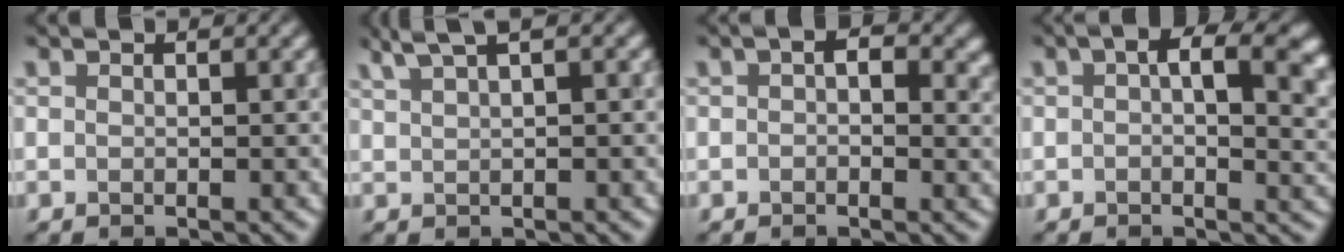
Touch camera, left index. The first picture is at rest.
{"total": 3.2, "force": [2.5, 0.5, 2.0], "torque": [-0.026, 0.012, 0.039]}
{"total": 3.3, "force": [0.7, 1.9, 2.6], "torque": [-0.029, 0.009, 0.005]}
{"total": 7.9, "force": [1.7, 3.8, 6.8], "torque": [-0.085, 0.014, 0.020]}